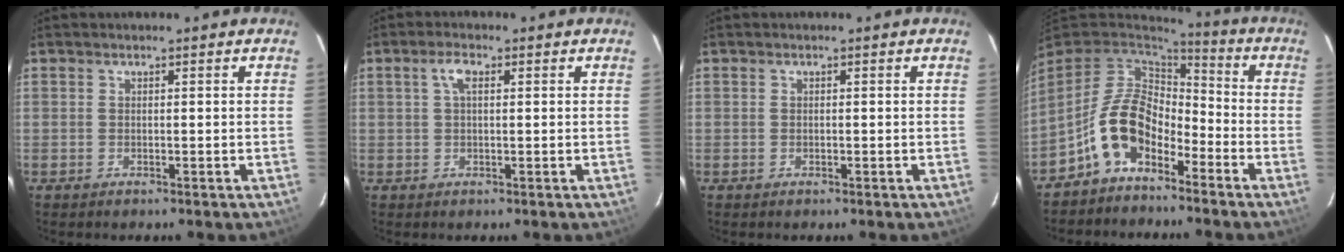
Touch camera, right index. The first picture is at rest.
{"total": 2.6, "force": [0.8, 1.0, 2.3], "torque": [-0.048, 0.009, 0.015]}
{"total": 0.0}
{"total": 10.9, "force": [-6.0, 6.2, 6.7], "torque": [-0.139, 0.019, -0.117]}